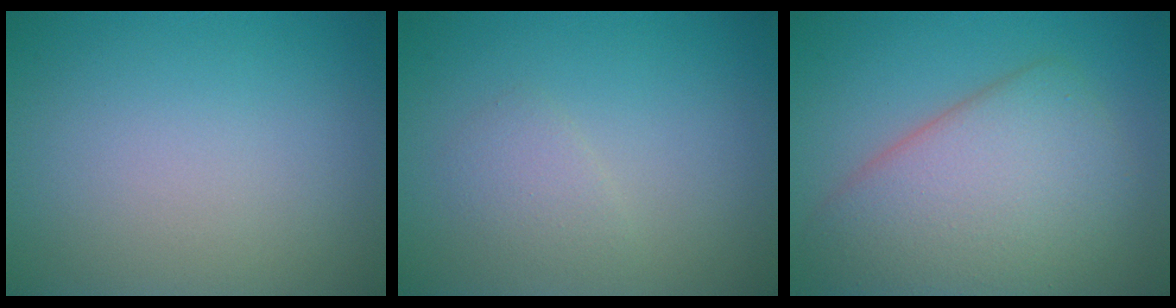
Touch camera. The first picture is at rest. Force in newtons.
{"total": 1.5, "press": 1.4, "slide": 0.1}
{"total": 7.7, "press": 7.7, "slide": 0.2}